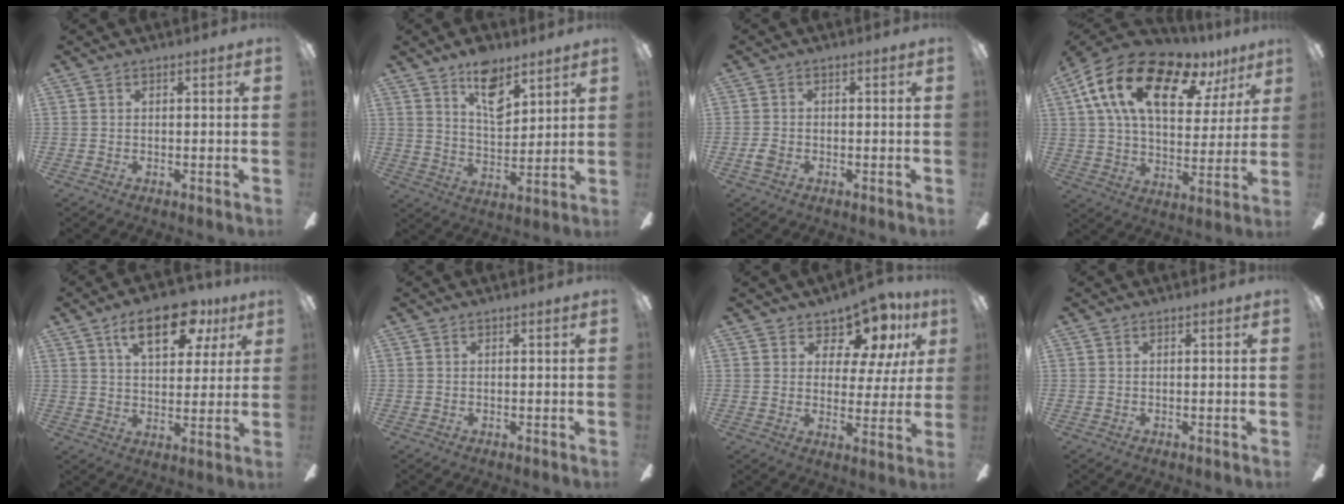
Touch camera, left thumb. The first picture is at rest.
{"total": 11.1, "force": [7.4, 5.4, 6.3], "torque": [-0.092, -0.035, 0.130]}
{"total": 2.3, "force": [-1.1, 1.6, 1.2], "torque": [-0.027, 0.005, -0.023]}
{"total": 20.4, "force": [11.4, 10.5, 13.4], "torque": [-0.231, -0.047, 0.197]}
{"total": 15.1, "force": [7.6, 7.6, 10.6], "torque": [-0.142, -0.015, 0.126]}
{"total": 0.0}
{"total": 10.5, "force": [7.8, 5.3, 4.5], "torque": [-0.075, -0.054, 0.145]}
{"total": 0.0}